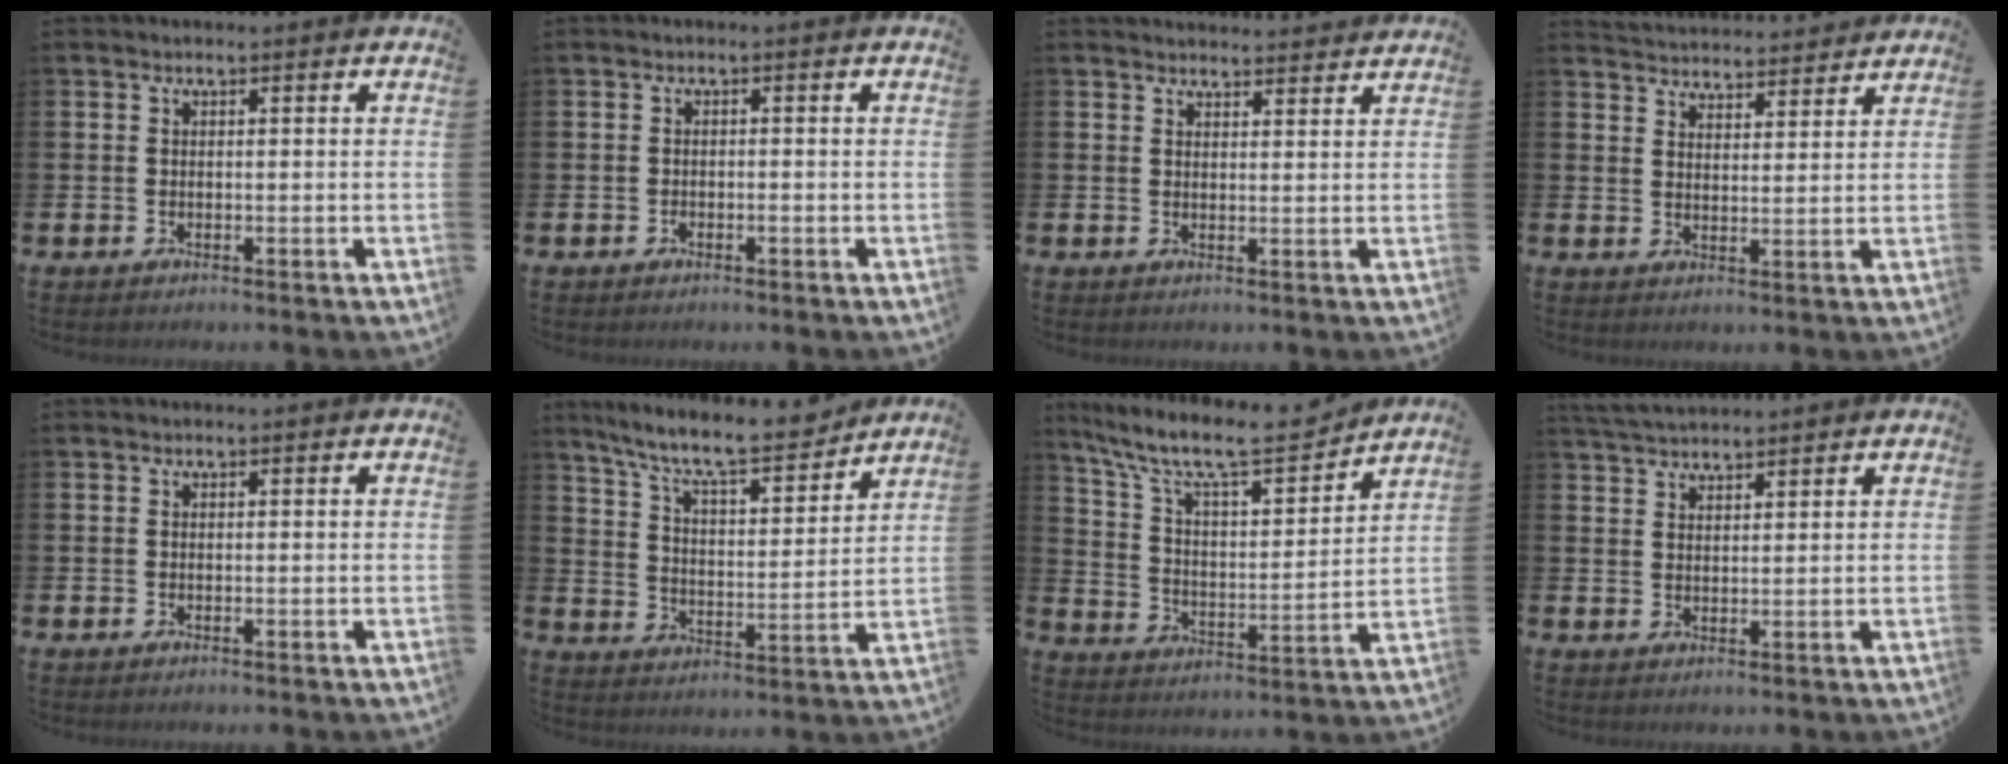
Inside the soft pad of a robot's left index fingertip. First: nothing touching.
{"total": 0.8, "force": [-0.5, 0.4, 0.4], "torque": [-0.004, -0.003, -0.011]}
{"total": 2.6, "force": [2.6, 0.3, -0.1], "torque": [0.009, -0.019, 0.044]}
{"total": 4.3, "force": [4.3, 0.5, -0.5], "torque": [-0.002, -0.032, 0.076]}
{"total": 0.0}
{"total": 9.9, "force": [8.9, 1.4, 3.9], "torque": [-0.104, -0.059, 0.153]}
{"total": 10.7, "force": [9.4, 2.4, 4.5], "torque": [-0.112, -0.065, 0.157]}
{"total": 3.6, "force": [3.5, 0.4, 0.5], "torque": [-0.014, -0.014, 0.065]}